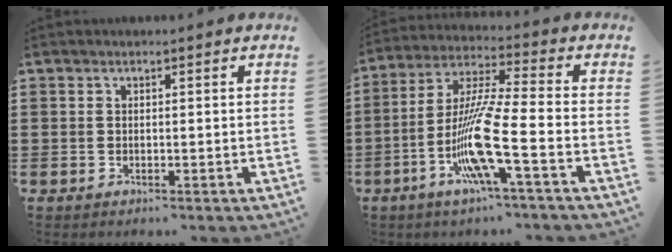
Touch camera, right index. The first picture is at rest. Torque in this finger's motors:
{"motor_torque": [2.14, 0.00, 0.71, 0.14]}